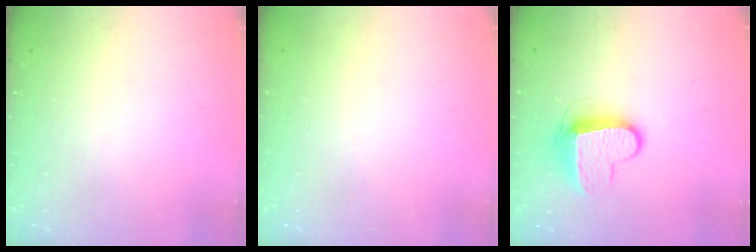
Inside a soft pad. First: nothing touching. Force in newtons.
{"total": 0.6, "press": 0.6, "slide": 0.2}
{"total": 10.1, "press": 10.1, "slide": 0.5}